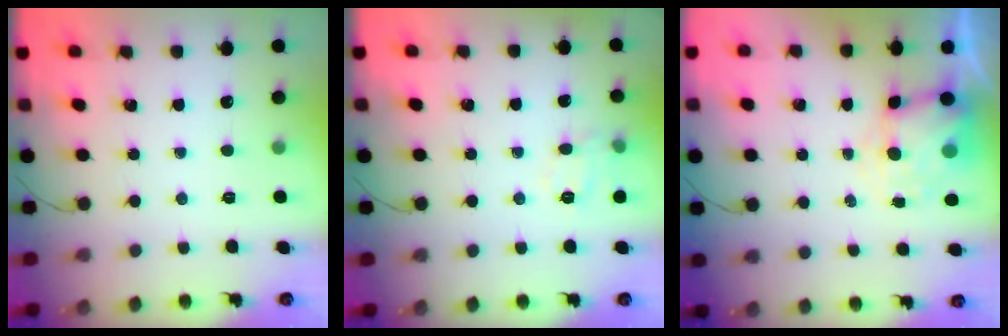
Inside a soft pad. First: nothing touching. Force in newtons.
{"total": 8.7, "press": 8.6, "slide": 0.7}
{"total": 4.8, "press": 4.6, "slide": 1.0}